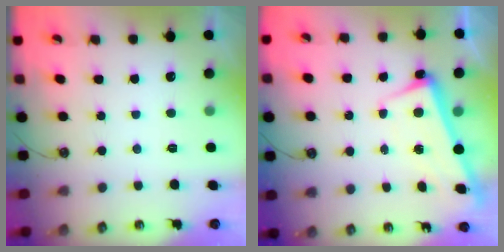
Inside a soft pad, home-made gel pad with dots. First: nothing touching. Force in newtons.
{"total": 2.2, "press": 2.0, "slide": 0.9}